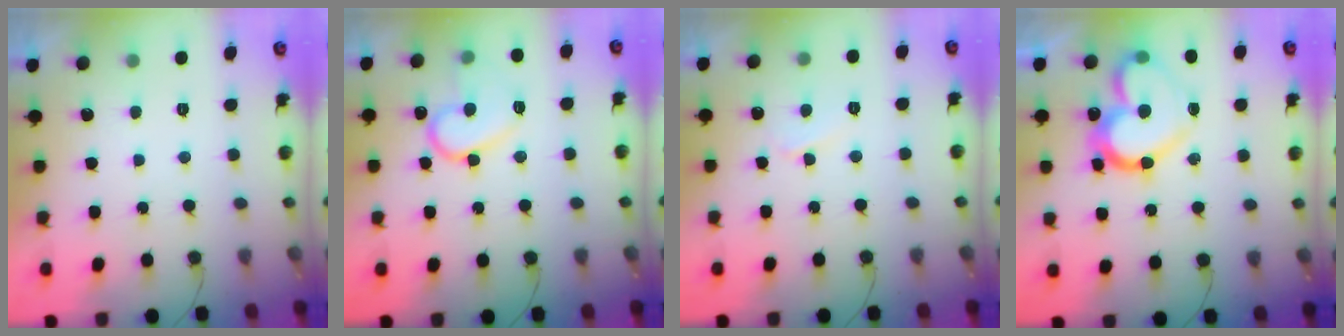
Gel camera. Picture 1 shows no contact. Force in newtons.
{"total": 13.7, "press": 13.6, "slide": 1.5}
{"total": 4.2, "press": 4.2, "slide": 0.4}
{"total": 18.4, "press": 18.3, "slide": 2.1}